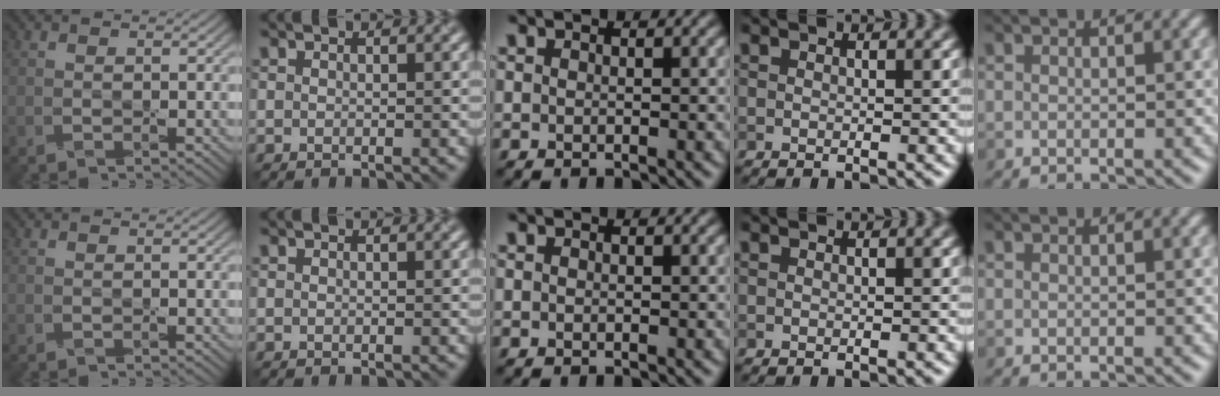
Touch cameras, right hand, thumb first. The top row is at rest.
{}